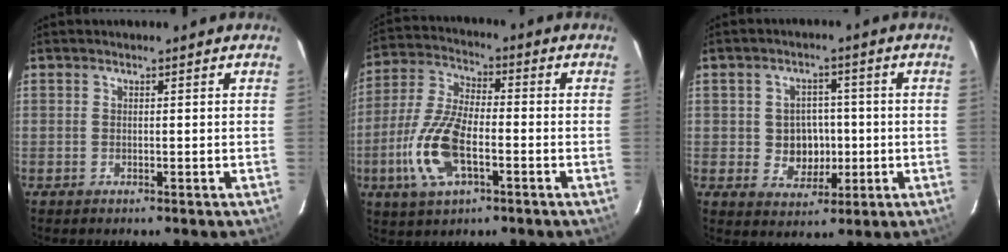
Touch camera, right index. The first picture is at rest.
{"total": 13.5, "force": [-4.3, 5.8, 11.4], "torque": [-0.251, -0.002, -0.084]}
{"total": 6.7, "force": [-0.6, 5.9, 3.0], "torque": [-0.064, 0.013, 0.005]}